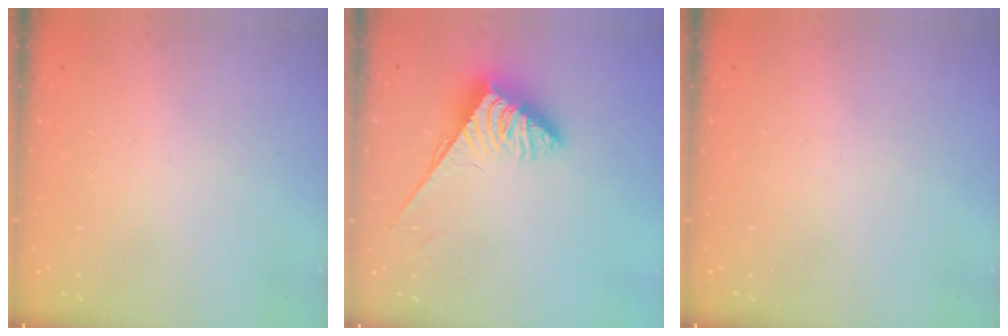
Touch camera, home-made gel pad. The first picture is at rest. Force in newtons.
{"total": 3.8, "press": 3.8, "slide": 0.6}
{"total": 0.0}